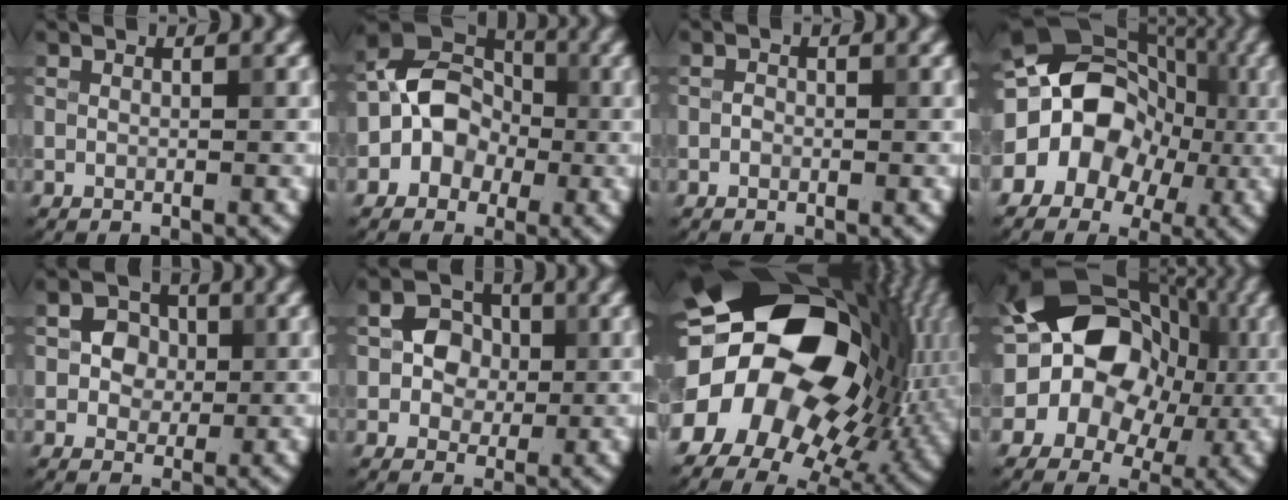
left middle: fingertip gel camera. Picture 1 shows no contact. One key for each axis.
{"total": 6.1, "fx": -1.0, "fy": 5.2, "fz": 3.0, "tx": -0.006, "ty": 0.014, "tz": -0.040}
{"total": 0.6, "fx": -0.2, "fy": 0.5, "fz": 0.2, "tx": -0.002, "ty": -0.001, "tz": -0.006}
{"total": 10.7, "fx": -0.8, "fy": 8.6, "fz": 6.4, "tx": -0.081, "ty": 0.014, "tz": -0.041}
{"total": 2.8, "fx": 0.2, "fy": 2.4, "fz": 1.4, "tx": -0.017, "ty": 0.002, "tz": -0.002}
{"total": 3.4, "fx": 0.2, "fy": 2.9, "fz": 1.8, "tx": -0.022, "ty": 0.003, "tz": -0.005}
{"total": 23.2, "fx": 1.0, "fy": 17.0, "fz": 15.8, "tx": -0.283, "ty": -0.012, "tz": -0.007}
{"total": 13.8, "fx": 1.4, "fy": 10.8, "fz": 8.5, "tx": -0.101, "ty": 0.027, "tz": -0.012}